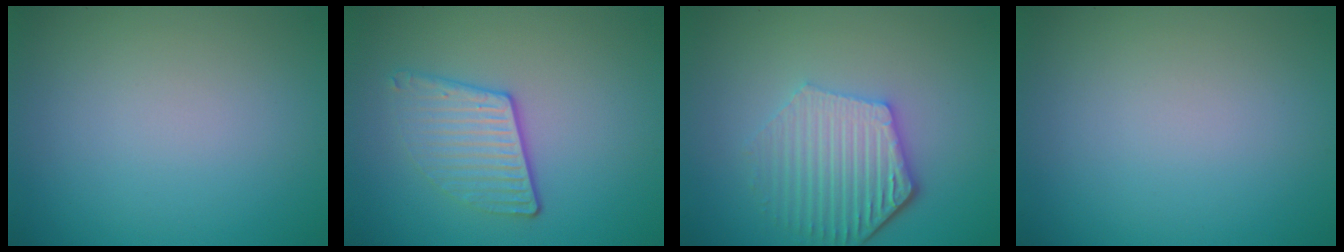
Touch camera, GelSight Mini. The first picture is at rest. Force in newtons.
{"total": 3.3, "press": 2.8, "slide": 1.9}
{"total": 5.4, "press": 4.2, "slide": 3.4}
{"total": 0.0}